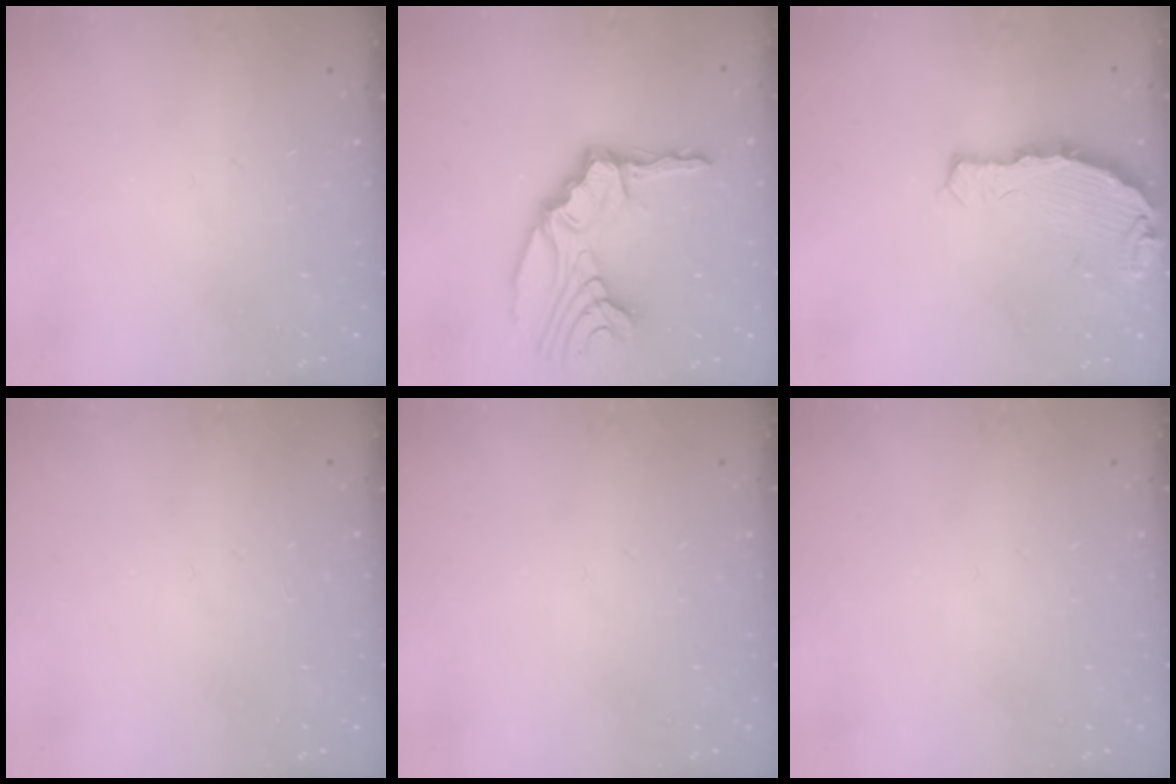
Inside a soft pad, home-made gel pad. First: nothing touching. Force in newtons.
{"total": 16.8, "press": 16.2, "slide": 4.5}
{"total": 4.3, "press": 4.3, "slide": 0.3}
{"total": 0.0}
{"total": 0.0}
{"total": 0.0}